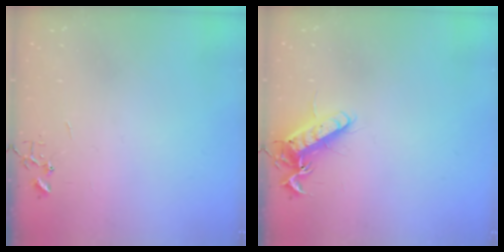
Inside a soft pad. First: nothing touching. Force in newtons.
{"total": 13.2, "press": 13.2, "slide": 1.3}